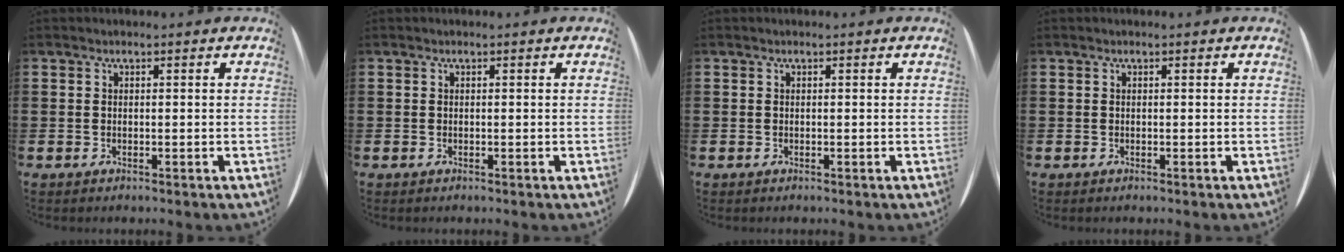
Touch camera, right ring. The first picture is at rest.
{"total": 0.0}
{"total": 0.0}
{"total": 0.0}